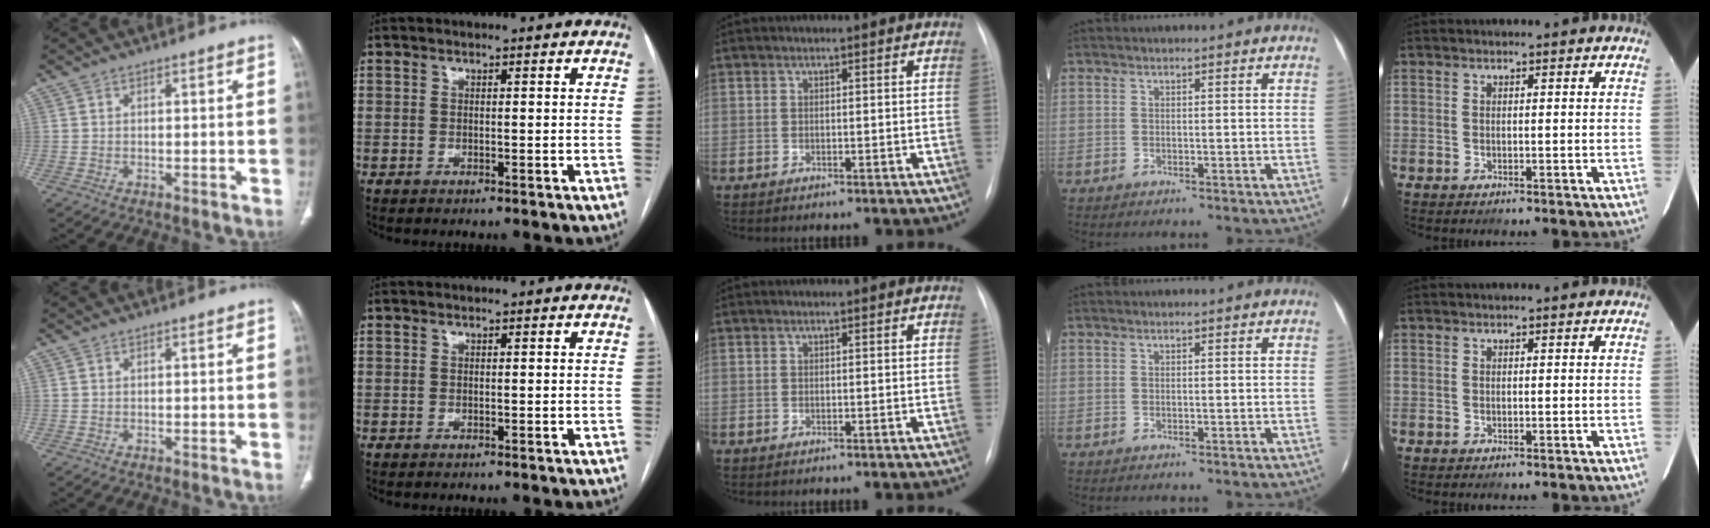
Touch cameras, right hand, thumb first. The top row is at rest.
{}